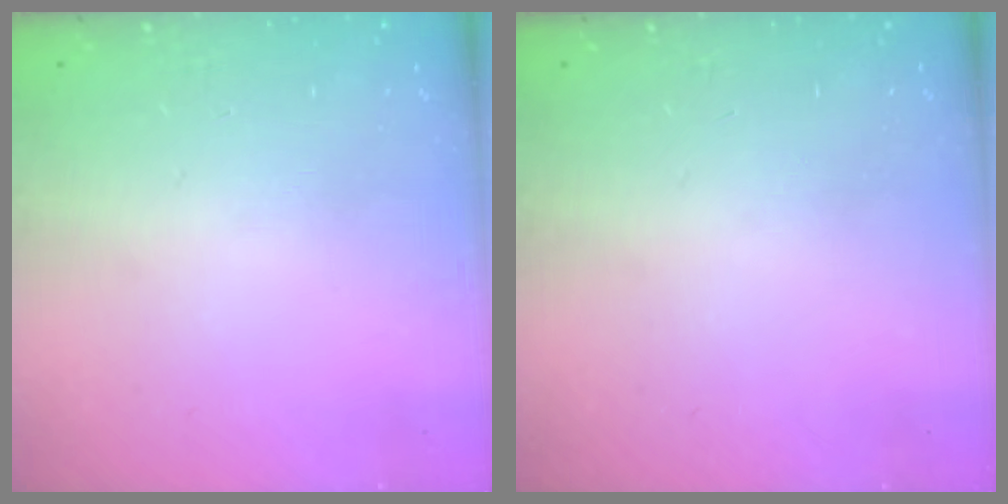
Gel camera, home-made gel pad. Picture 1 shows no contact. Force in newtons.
{"total": 0.0}